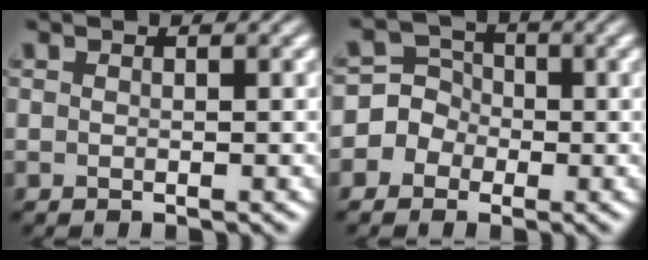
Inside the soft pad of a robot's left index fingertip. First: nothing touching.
{"total": 4.0, "force": [-1.1, 3.8, 0.6], "torque": [0.019, 0.021, -0.042]}